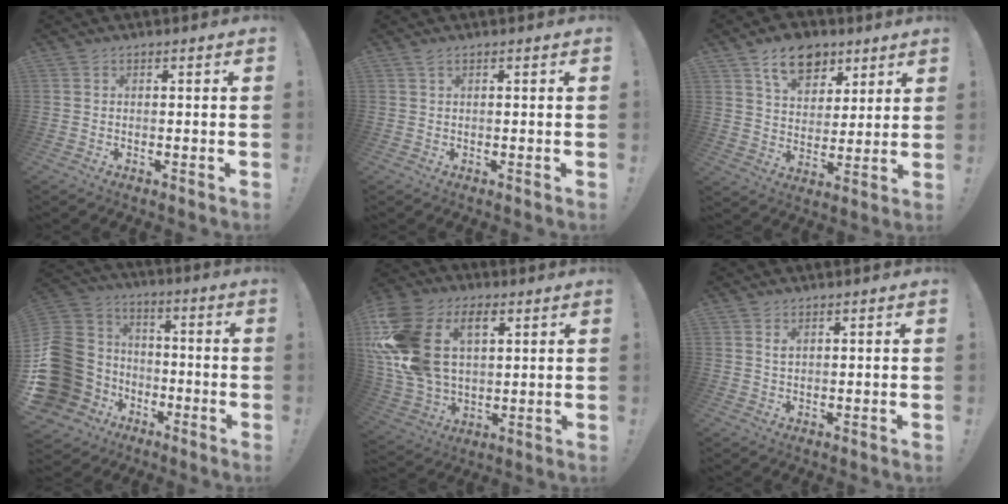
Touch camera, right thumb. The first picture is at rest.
{"total": 0.9, "force": [0.4, 0.0, 0.8], "torque": [-0.021, 0.003, 0.008]}
{"total": 13.1, "force": [7.5, 8.8, 6.1], "torque": [-0.086, -0.034, 0.141]}
{"total": 22.7, "force": [-5.8, 18.7, 11.6], "torque": [-0.209, 0.028, -0.044]}
{"total": 22.3, "force": [7.5, 15.1, 14.6], "torque": [-0.284, -0.034, 0.138]}
{"total": 1.2, "force": [0.7, 0.5, 0.8], "torque": [-0.002, -0.008, 0.010]}